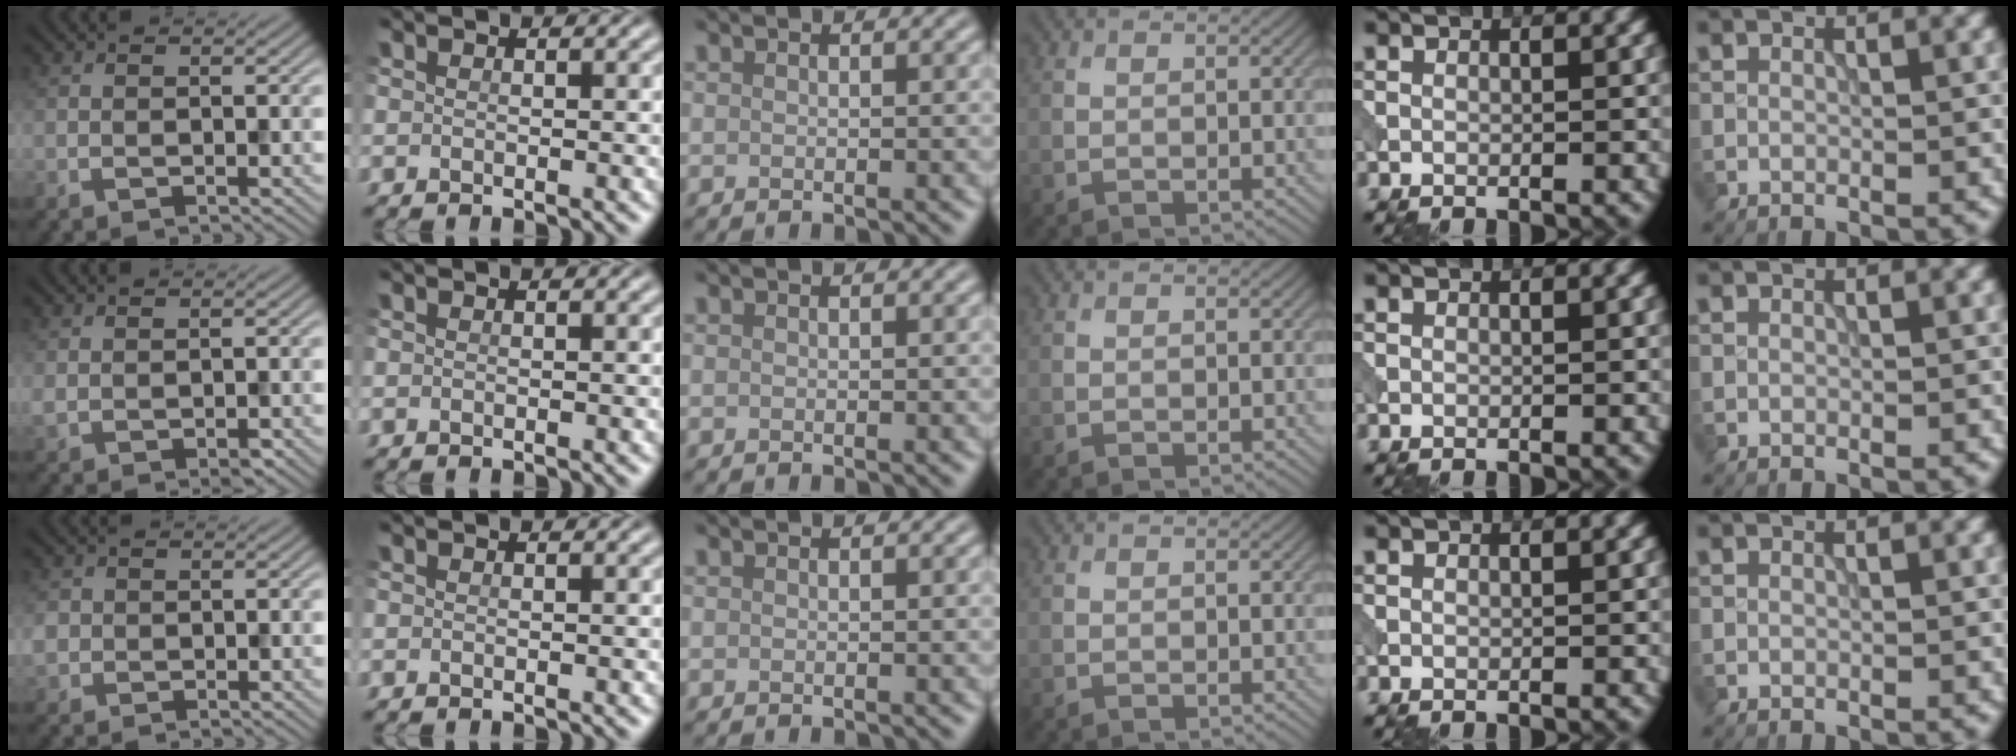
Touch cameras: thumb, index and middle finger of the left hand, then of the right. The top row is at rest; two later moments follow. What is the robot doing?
{"motion": "open", "object": "sandwich press"}